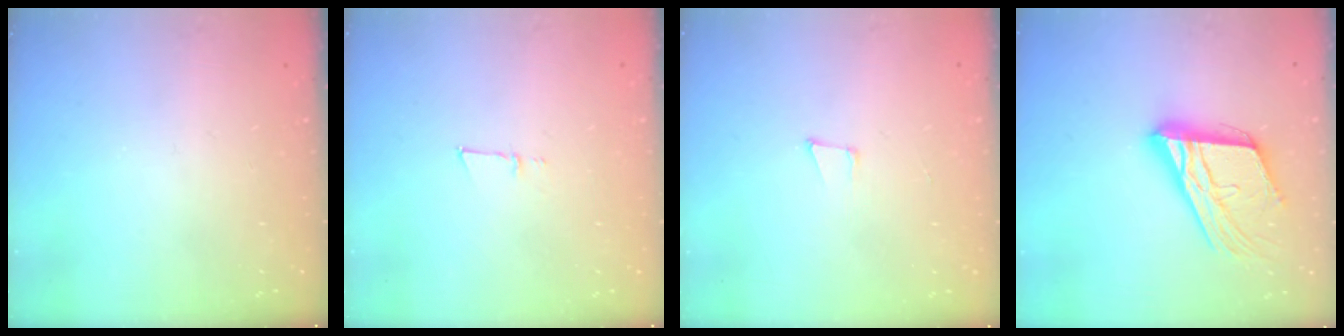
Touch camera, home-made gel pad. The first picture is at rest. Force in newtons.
{"total": 4.2, "press": 4.0, "slide": 1.1}
{"total": 4.2, "press": 3.2, "slide": 2.7}
{"total": 19.6, "press": 19.4, "slide": 2.8}